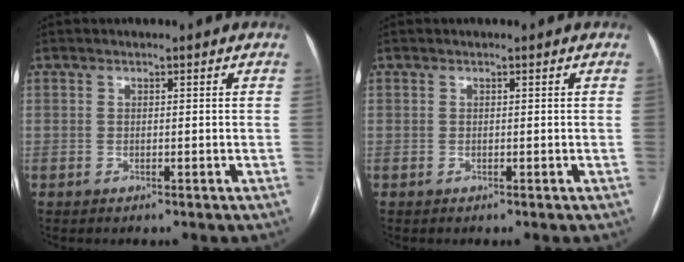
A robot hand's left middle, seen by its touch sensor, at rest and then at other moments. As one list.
[{"total": 0.0}]